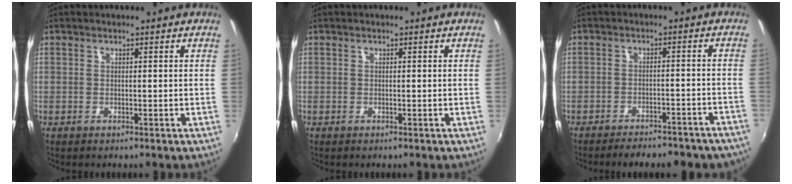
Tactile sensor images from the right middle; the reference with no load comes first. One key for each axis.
{"total": 0.0}
{"total": 13.4, "fx": -11.7, "fy": 3.4, "fz": 5.6, "tx": -0.103, "ty": -0.006, "tz": -0.135}